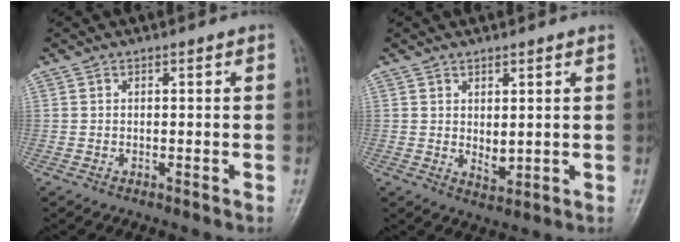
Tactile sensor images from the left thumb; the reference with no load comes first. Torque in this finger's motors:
{"motor_torque": [0.01, 0.10, 0.17, -0.03, 0.00]}